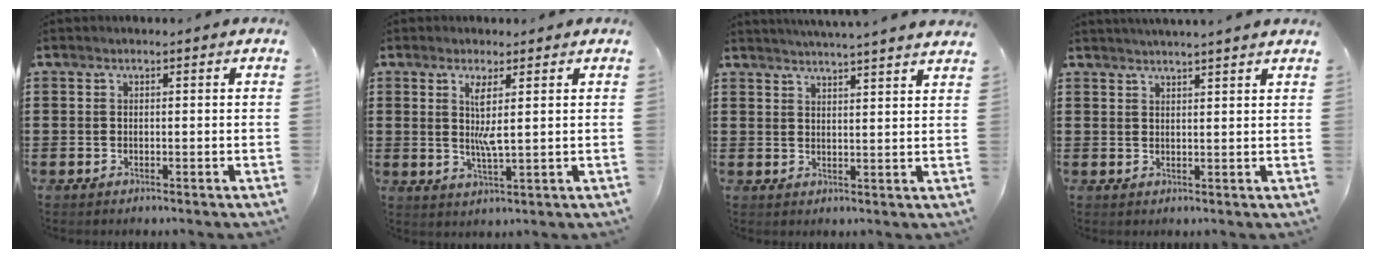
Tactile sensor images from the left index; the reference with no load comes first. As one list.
[{"total": 4.3, "force": [1.4, 0.4, 4.1], "torque": [-0.084, -0.005, 0.022]}, {"total": 3.4, "force": [3.2, -0.9, 0.4], "torque": [-0.018, -0.019, 0.057]}, {"total": 2.1, "force": [2.0, -0.5, 0.2], "torque": [-0.009, -0.005, 0.038]}]